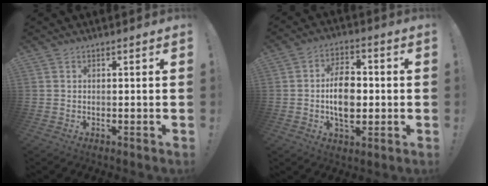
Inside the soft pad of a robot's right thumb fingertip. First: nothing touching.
{"total": 11.9, "force": [-1.1, 7.7, 8.9], "torque": [-0.157, 0.008, -0.020]}